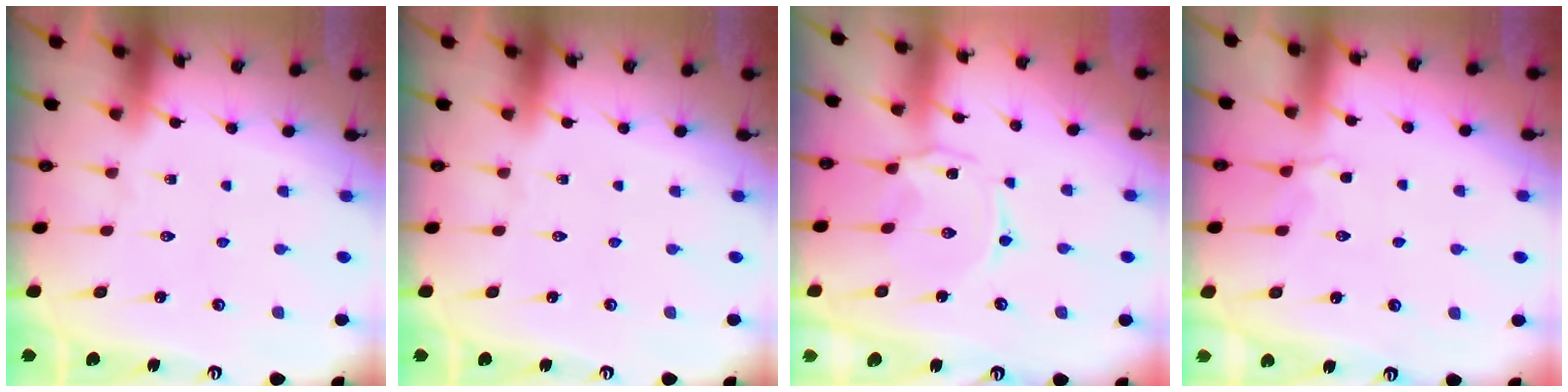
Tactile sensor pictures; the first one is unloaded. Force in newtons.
{"total": 0.0}
{"total": 1.1, "press": 1.0, "slide": 0.4}
{"total": 2.2, "press": 1.9, "slide": 1.2}